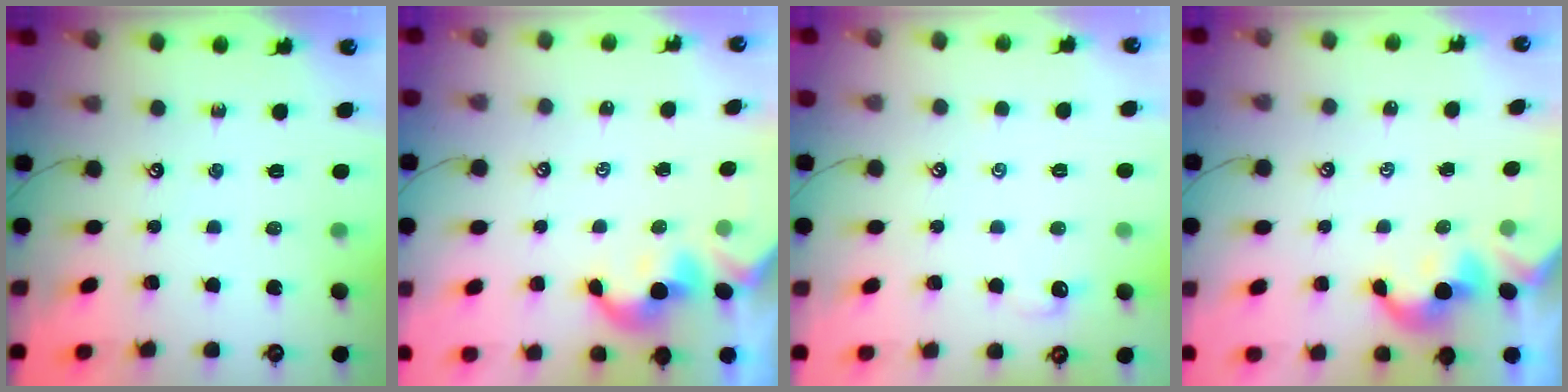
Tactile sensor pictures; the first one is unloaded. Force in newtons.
{"total": 2.1, "press": 2.1, "slide": 0.2}
{"total": 1.9, "press": 1.8, "slide": 0.4}
{"total": 2.0, "press": 1.9, "slide": 0.4}